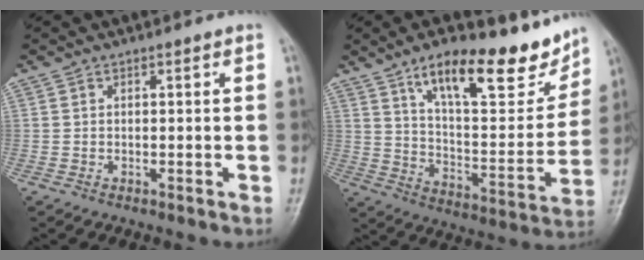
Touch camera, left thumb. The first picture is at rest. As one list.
[{"total": 20.6, "force": [14.1, 7.1, 13.2], "torque": [-0.147, -0.069, 0.230]}]